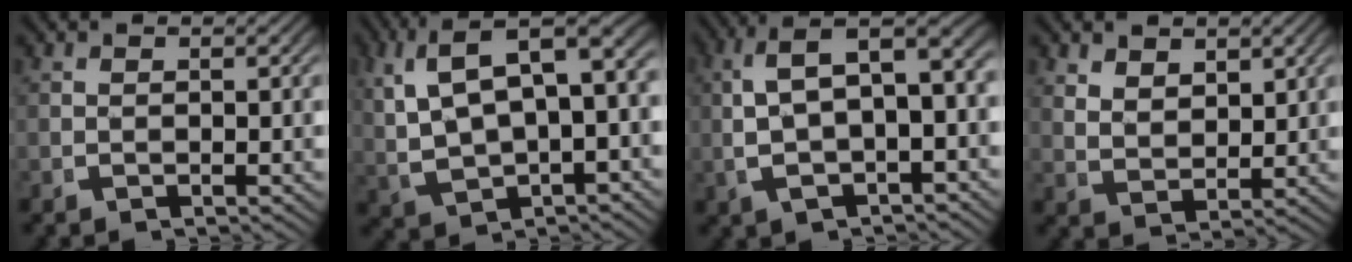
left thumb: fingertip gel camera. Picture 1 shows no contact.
{"total": 10.8, "force": [2.0, 6.7, 8.2], "torque": [-0.152, 0.001, 0.044]}
{"total": 8.0, "force": [0.4, 4.6, 6.5], "torque": [-0.120, 0.002, 0.012]}
{"total": 3.2, "force": [2.1, 1.8, 1.5], "torque": [-0.027, -0.016, 0.052]}